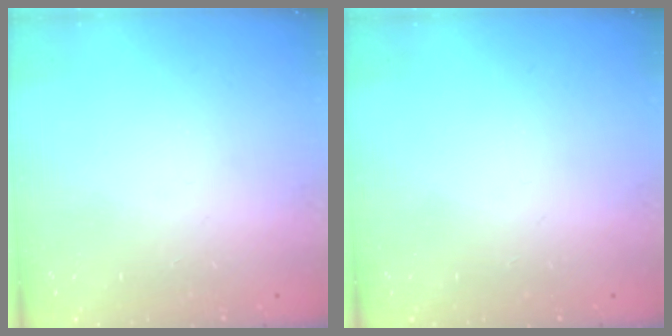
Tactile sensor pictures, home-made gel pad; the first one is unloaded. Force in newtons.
{"total": 0.0}